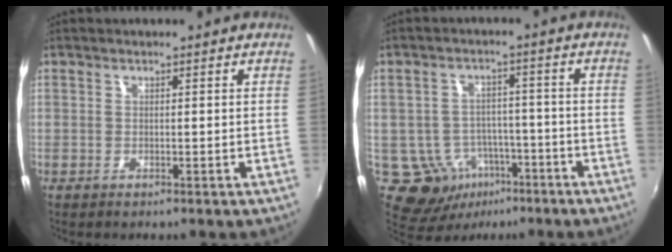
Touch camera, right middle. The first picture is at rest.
{"total": 9.2, "force": [-4.5, 7.4, 3.2], "torque": [-0.068, 0.013, -0.049]}